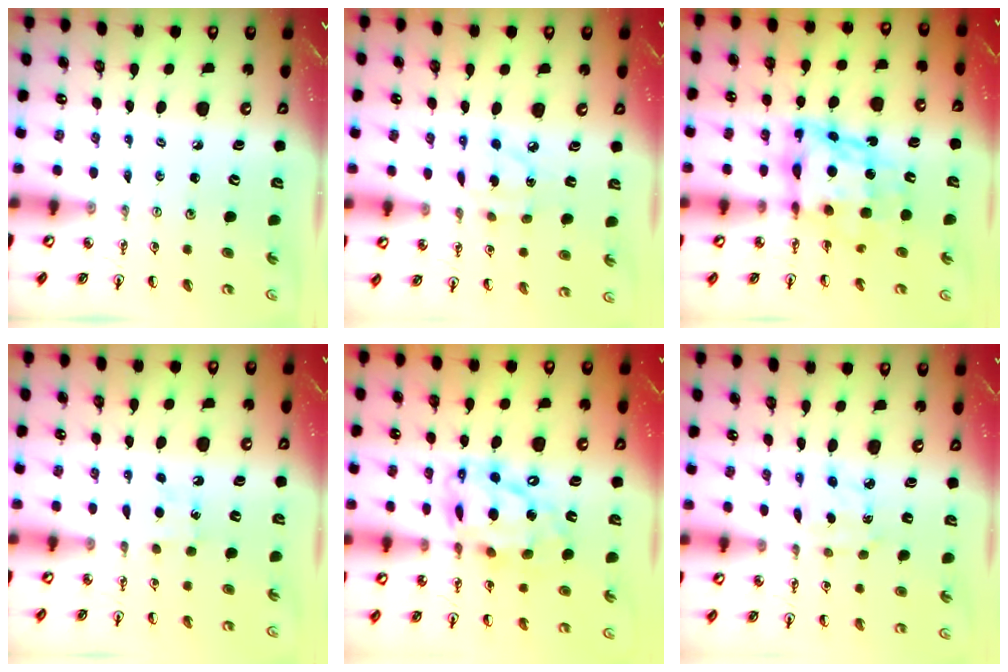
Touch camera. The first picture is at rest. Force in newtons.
{"total": 4.9, "press": 4.8, "slide": 0.3}
{"total": 9.8, "press": 9.7, "slide": 1.2}
{"total": 5.3, "press": 5.3, "slide": 0.6}
{"total": 16.2, "press": 16.1, "slide": 1.5}
{"total": 2.8, "press": 2.8, "slide": 0.4}